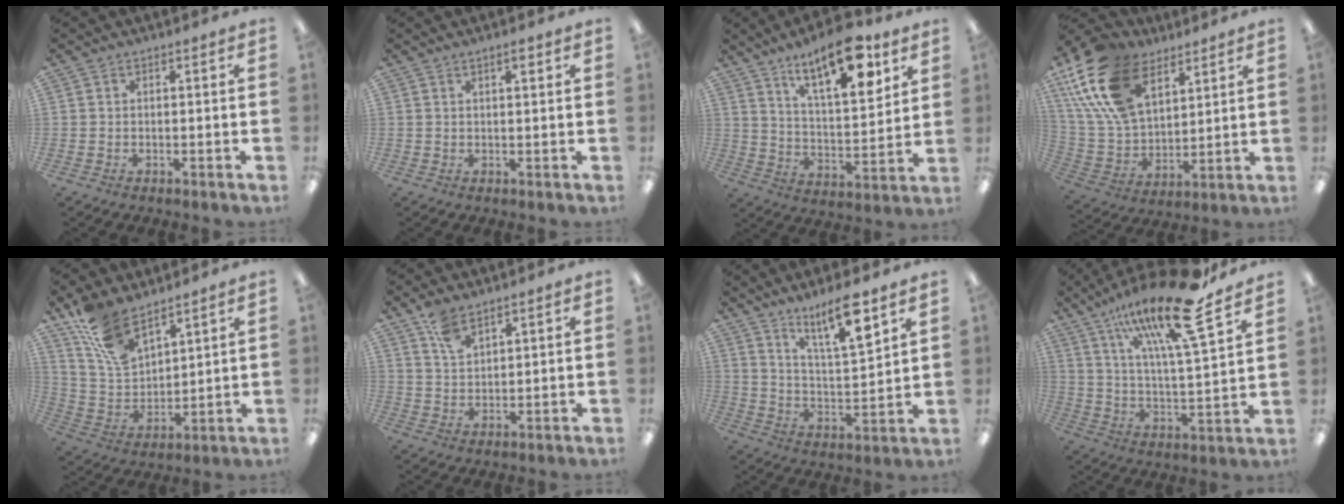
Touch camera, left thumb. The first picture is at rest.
{"total": 1.9, "force": [1.3, 0.4, 1.3], "torque": [-0.020, -0.002, 0.019]}
{"total": 16.9, "force": [11.8, 5.7, 10.7], "torque": [-0.160, -0.065, 0.192]}
{"total": 21.6, "force": [11.5, 12.9, 13.0], "torque": [-0.293, -0.037, 0.214]}
{"total": 12.7, "force": [9.7, 5.7, 5.9], "torque": [-0.130, -0.043, 0.187]}
{"total": 6.0, "force": [4.5, 2.5, 3.0], "torque": [-0.053, -0.021, 0.083]}
{"total": 12.5, "force": [9.8, 2.3, 7.4], "torque": [-0.120, -0.060, 0.164]}
{"total": 23.5, "force": [16.1, 5.2, 16.4], "torque": [-0.276, -0.089, 0.258]}